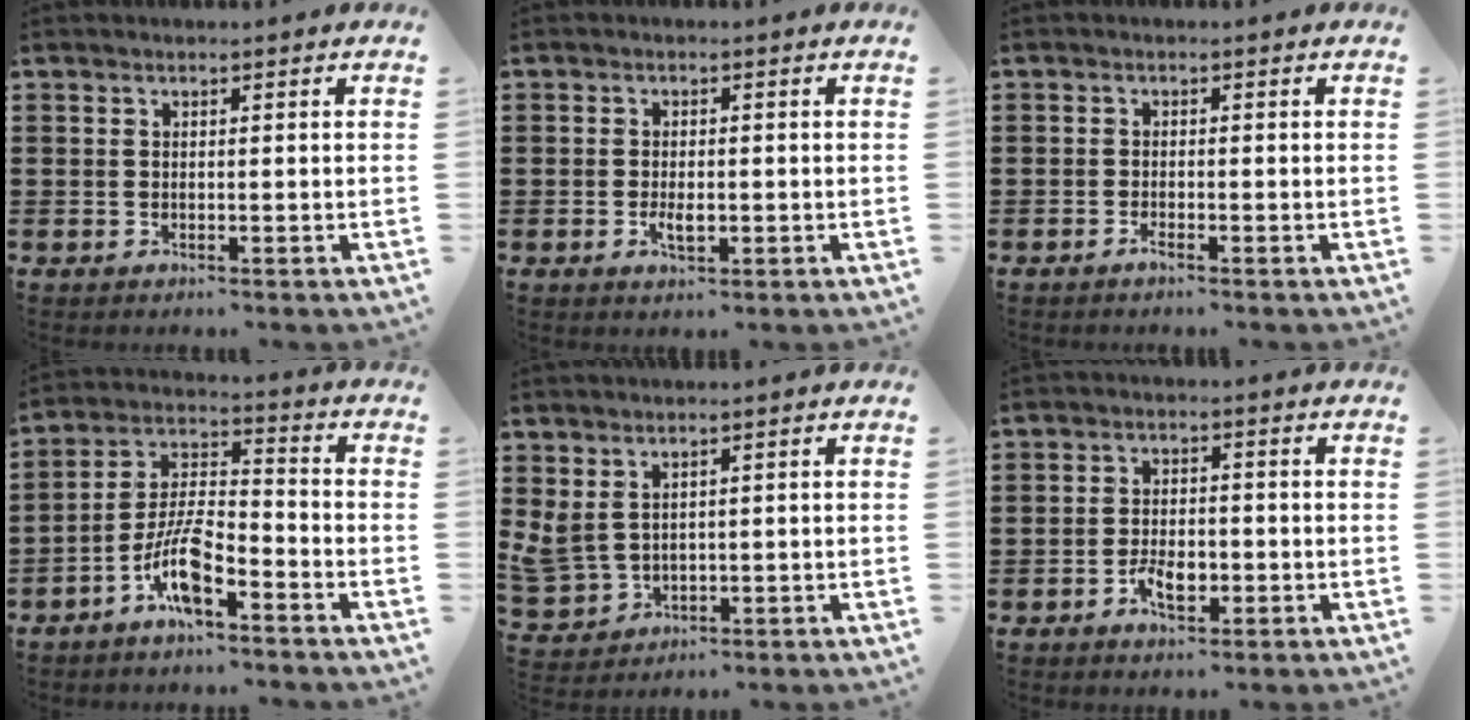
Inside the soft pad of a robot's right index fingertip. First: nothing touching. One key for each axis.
{"total": 2.5, "fx": -0.6, "fy": 1.0, "fz": 2.2, "tx": -0.040, "ty": 0.000, "tz": -0.010}
{"total": 1.1, "fx": -0.9, "fy": 0.1, "fz": 0.7, "tx": -0.015, "ty": -0.006, "tz": -0.015}
{"total": 8.8, "fx": -5.4, "fy": 2.6, "fz": 6.5, "tx": -0.147, "ty": 0.001, "tz": -0.104}
{"total": 3.0, "fx": 1.6, "fy": 2.2, "fz": 1.3, "tx": -0.044, "ty": 0.006, "tz": 0.029}
{"total": 4.1, "fx": -1.7, "fy": 2.0, "fz": 3.1, "tx": -0.060, "ty": 0.002, "tz": -0.029}